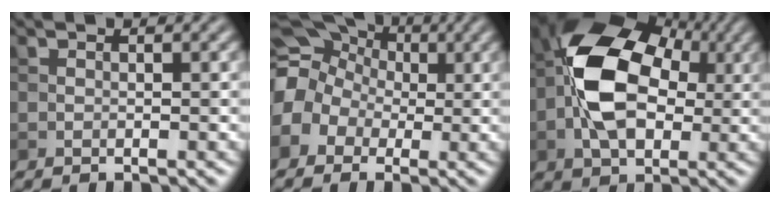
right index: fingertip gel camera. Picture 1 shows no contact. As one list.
[{"total": 12.2, "force": [0.4, 11.1, 5.2], "torque": [-0.131, 0.024, -0.047]}, {"total": 10.5, "force": [-0.2, 7.1, 7.8], "torque": [-0.142, 0.014, -0.013]}]